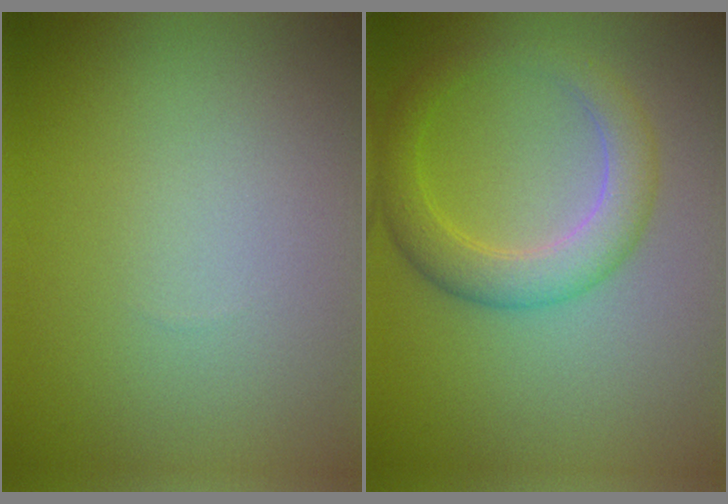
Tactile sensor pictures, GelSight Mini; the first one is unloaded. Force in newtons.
{"total": 4.0, "press": 4.0, "slide": 0.1}